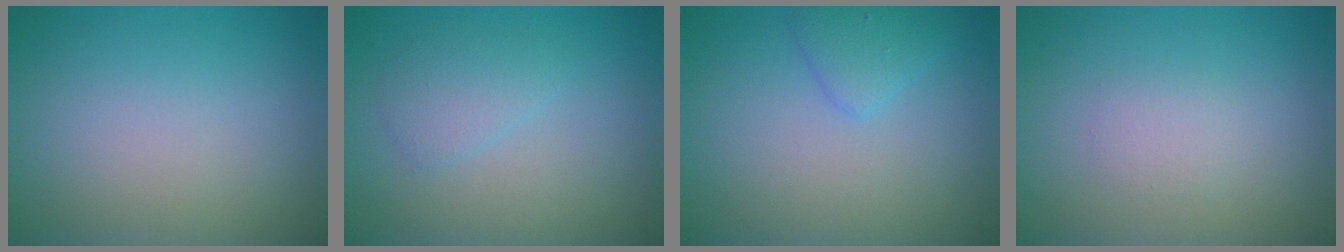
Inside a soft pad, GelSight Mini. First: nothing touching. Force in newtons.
{"total": 1.7, "press": 1.7, "slide": 0.1}
{"total": 1.8, "press": 1.8, "slide": 0.1}
{"total": 1.2, "press": 1.2, "slide": 0.0}